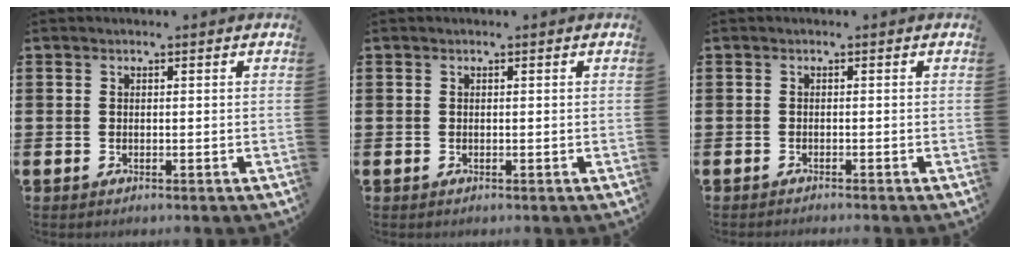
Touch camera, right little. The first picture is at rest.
{"total": 0.0}
{"total": 0.5, "force": [-0.5, -0.1, 0.1], "torque": [-0.001, -0.002, -0.010]}